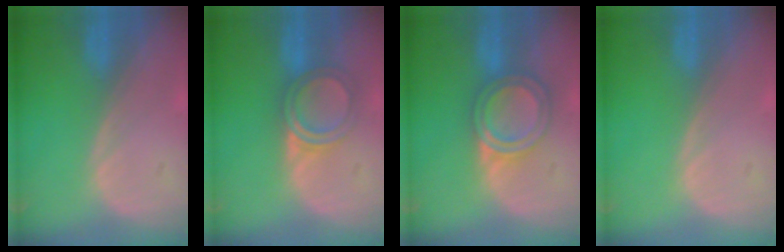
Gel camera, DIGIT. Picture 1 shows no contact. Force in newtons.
{"total": 5.0, "press": 4.7, "slide": 1.6}
{"total": 6.1, "press": 5.5, "slide": 2.6}
{"total": 0.0}